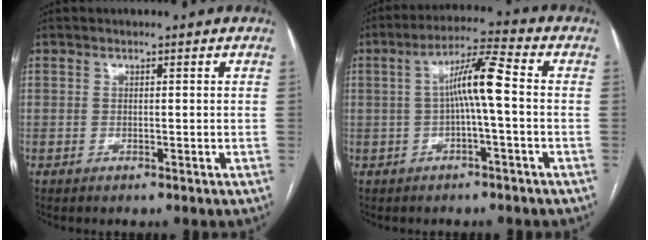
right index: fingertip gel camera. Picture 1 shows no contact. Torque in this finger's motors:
{"motor_torque": [0.72, 0.01, 0.25, 0.11]}